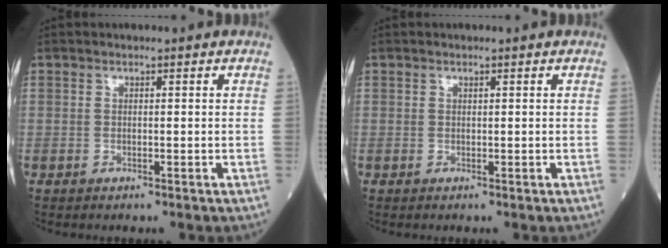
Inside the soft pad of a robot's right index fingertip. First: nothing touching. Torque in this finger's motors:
{"motor_torque": [-0.04, -0.05, -0.02, 0.01]}